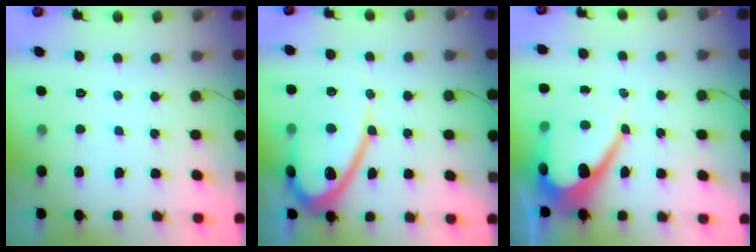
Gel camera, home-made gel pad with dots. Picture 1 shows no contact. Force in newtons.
{"total": 13.5, "press": 13.4, "slide": 1.1}
{"total": 13.0, "press": 13.0, "slide": 1.1}